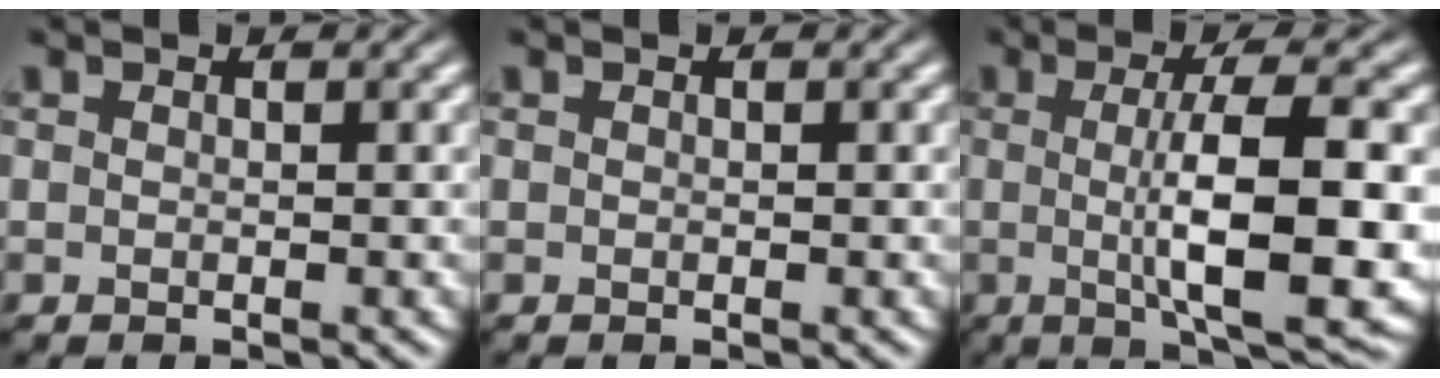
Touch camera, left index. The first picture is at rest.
{"total": 0.0}
{"total": 9.6, "force": [-0.4, 2.4, 9.3], "torque": [-0.133, -0.007, -0.001]}